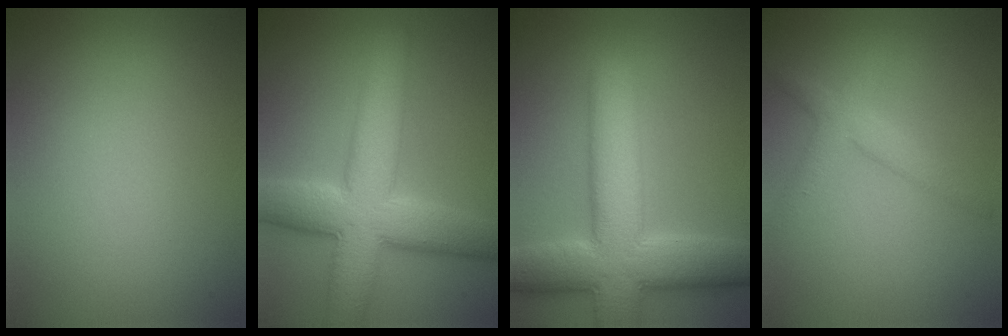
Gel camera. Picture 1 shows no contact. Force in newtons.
{"total": 9.9, "press": 9.9, "slide": 0.4}
{"total": 11.1, "press": 11.0, "slide": 0.6}
{"total": 2.7, "press": 2.7, "slide": 0.1}